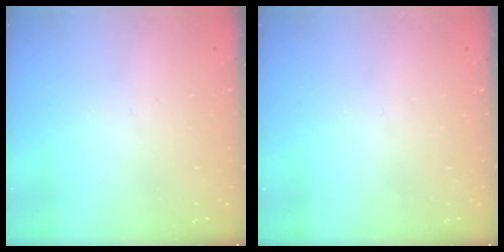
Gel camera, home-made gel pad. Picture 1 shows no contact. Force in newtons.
{"total": 0.0}